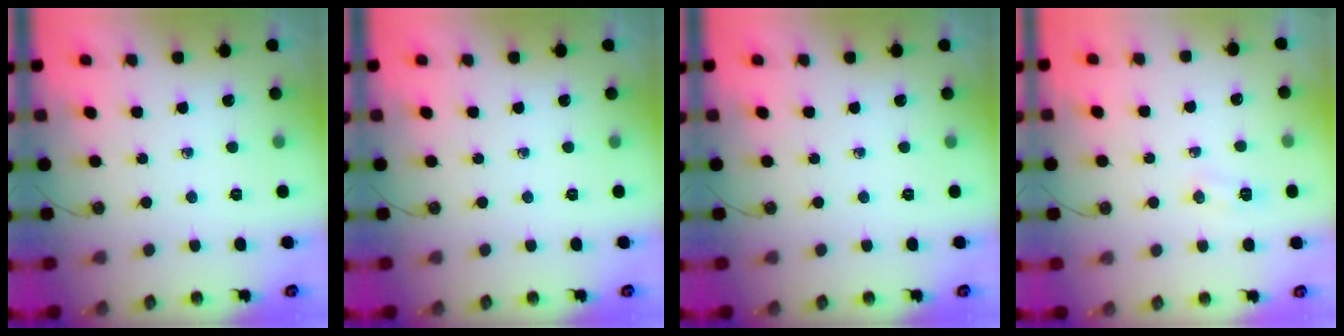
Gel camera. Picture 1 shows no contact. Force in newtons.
{"total": 0.0}
{"total": 0.0}
{"total": 4.5, "press": 4.4, "slide": 0.6}